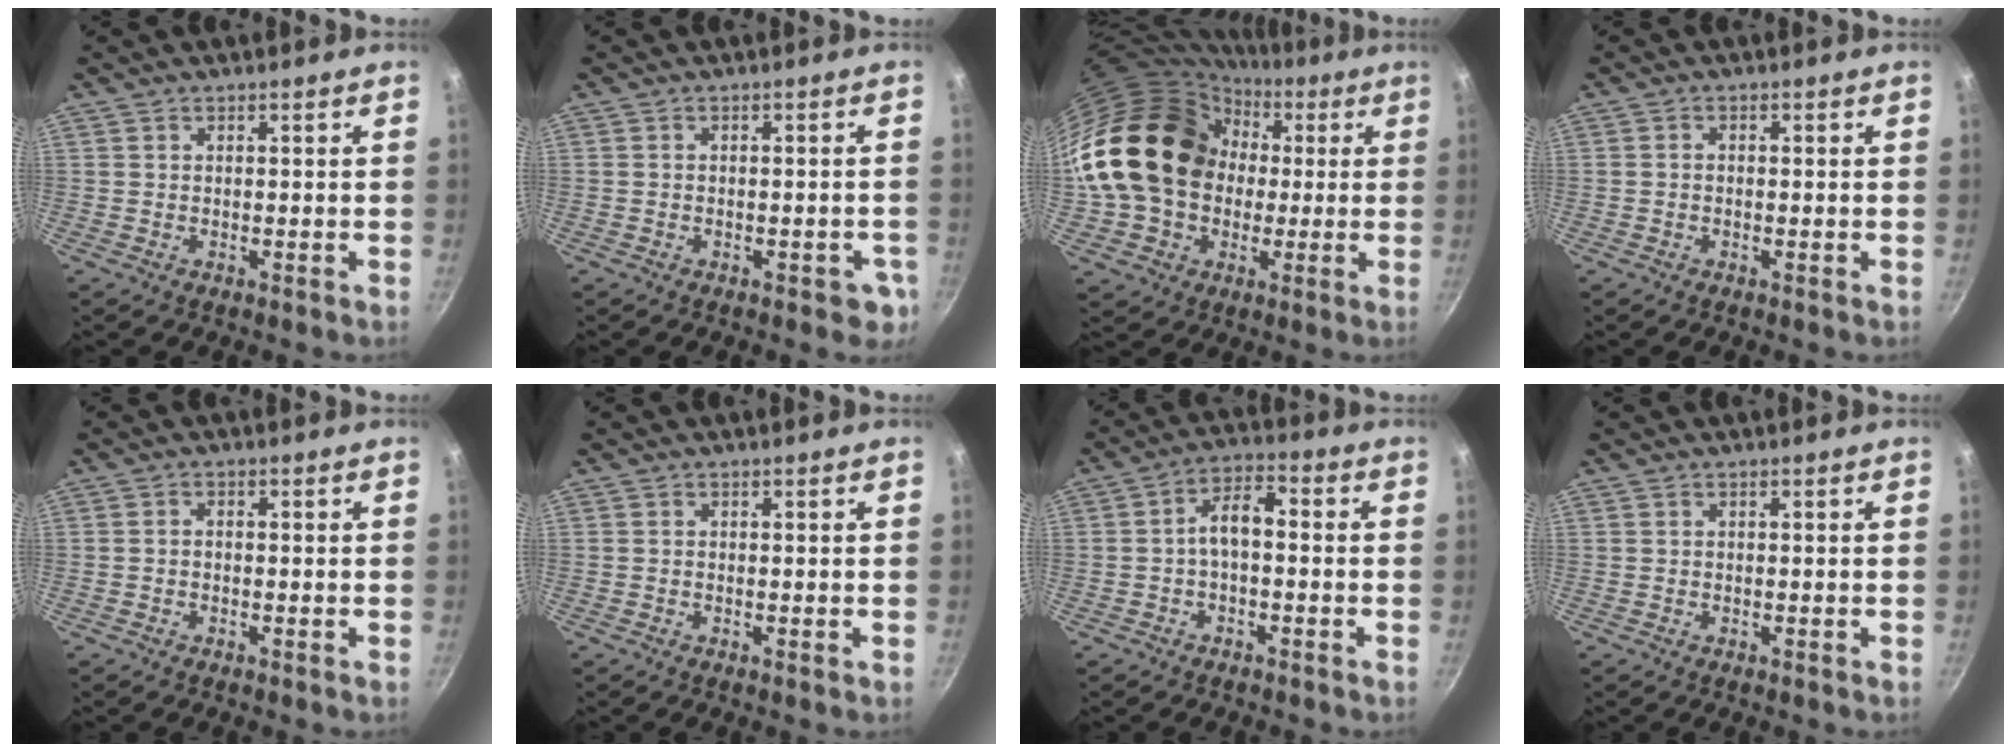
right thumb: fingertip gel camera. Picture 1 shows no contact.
{"total": 4.3, "force": [-1.7, 2.3, 3.2], "torque": [-0.018, 0.017, -0.011]}
{"total": 22.5, "force": [2.1, 18.2, 13.0], "torque": [-0.220, 0.051, 0.040]}
{"total": 0.9, "force": [-0.3, 0.6, 0.5], "torque": [-0.012, 0.006, -0.007]}
{"total": 1.1, "force": [-0.4, 0.7, 0.7], "torque": [-0.015, 0.007, -0.009]}
{"total": 0.0}
{"total": 5.8, "force": [-1.0, 3.0, 4.9], "torque": [-0.079, 0.034, -0.023]}
{"total": 0.0}